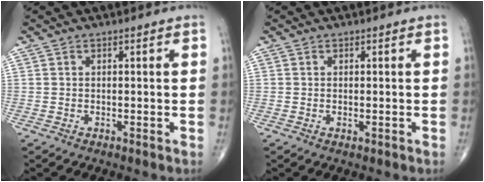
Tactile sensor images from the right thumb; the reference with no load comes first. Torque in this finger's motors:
{"motor_torque": [-0.23, 0.46, -0.29, -0.31, 0.01]}